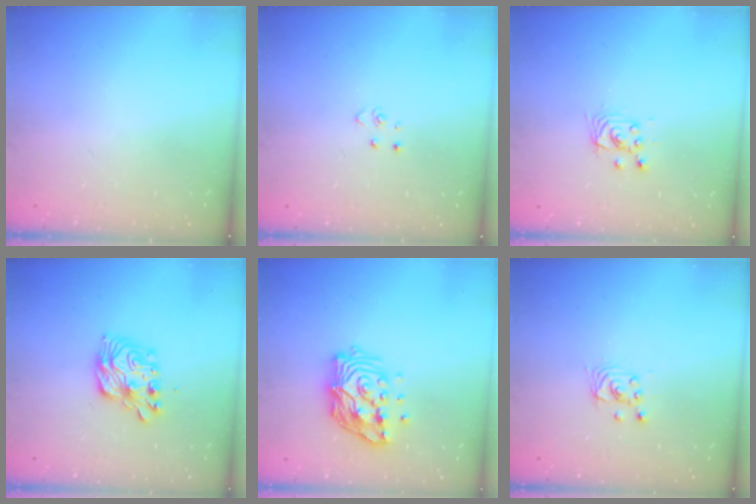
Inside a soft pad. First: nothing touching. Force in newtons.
{"total": 2.6, "press": 2.6, "slide": 0.3}
{"total": 2.7, "press": 2.7, "slide": 0.2}
{"total": 11.8, "press": 11.8, "slide": 0.4}
{"total": 15.1, "press": 15.0, "slide": 1.4}
{"total": 2.4, "press": 2.4, "slide": 0.2}